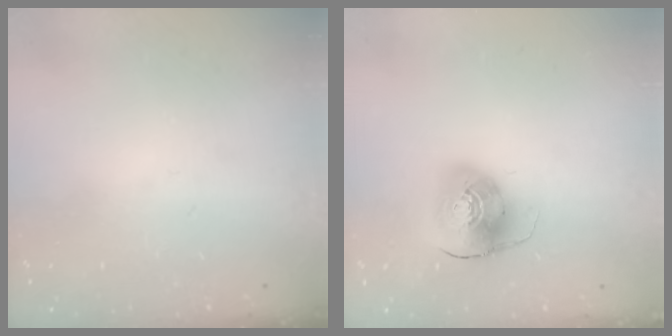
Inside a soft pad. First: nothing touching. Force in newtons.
{"total": 9.9, "press": 9.8, "slide": 1.6}